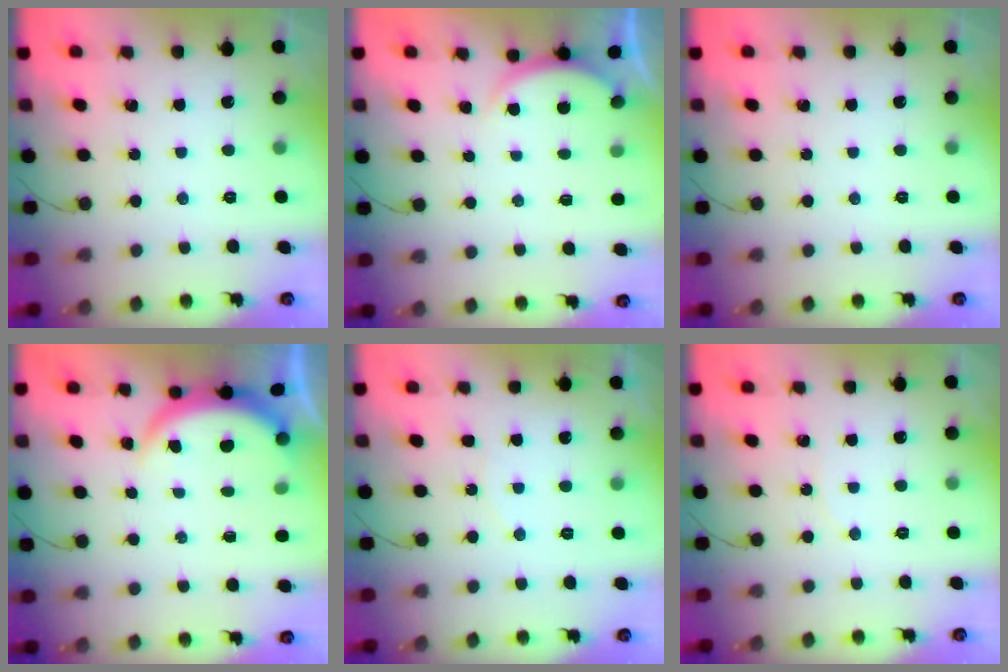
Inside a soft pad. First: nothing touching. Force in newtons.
{"total": 1.9, "press": 1.9, "slide": 0.5}
{"total": 0.0}
{"total": 3.9, "press": 3.9, "slide": 0.2}
{"total": 4.6, "press": 4.6, "slide": 0.4}
{"total": 3.6, "press": 2.9, "slide": 2.2}